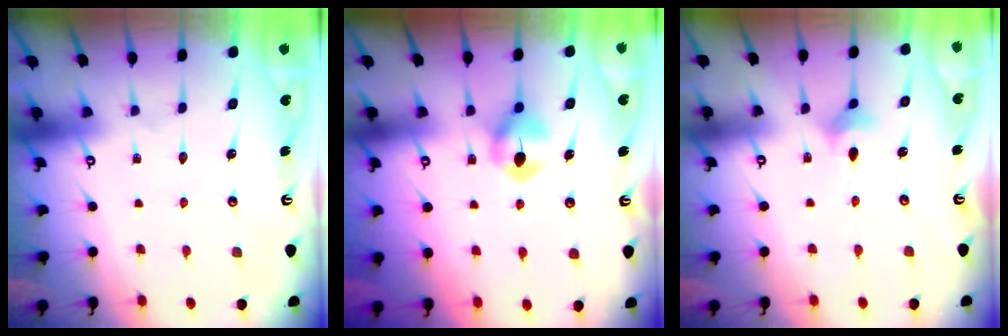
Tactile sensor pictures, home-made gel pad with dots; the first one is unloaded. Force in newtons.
{"total": 6.6, "press": 6.6, "slide": 0.5}
{"total": 4.7, "press": 4.7, "slide": 0.7}